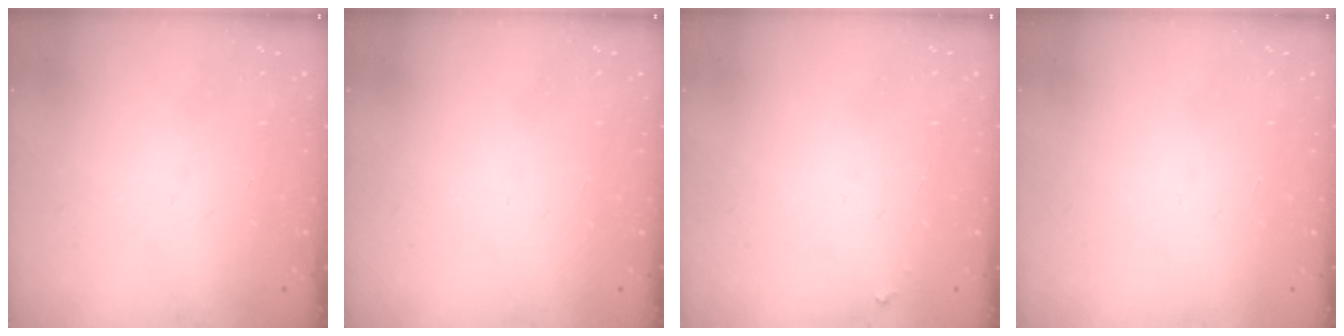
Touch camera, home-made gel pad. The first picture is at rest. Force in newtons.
{"total": 1.5, "press": 1.5, "slide": 0.1}
{"total": 2.2, "press": 2.2, "slide": 0.1}
{"total": 1.5, "press": 1.5, "slide": 0.1}